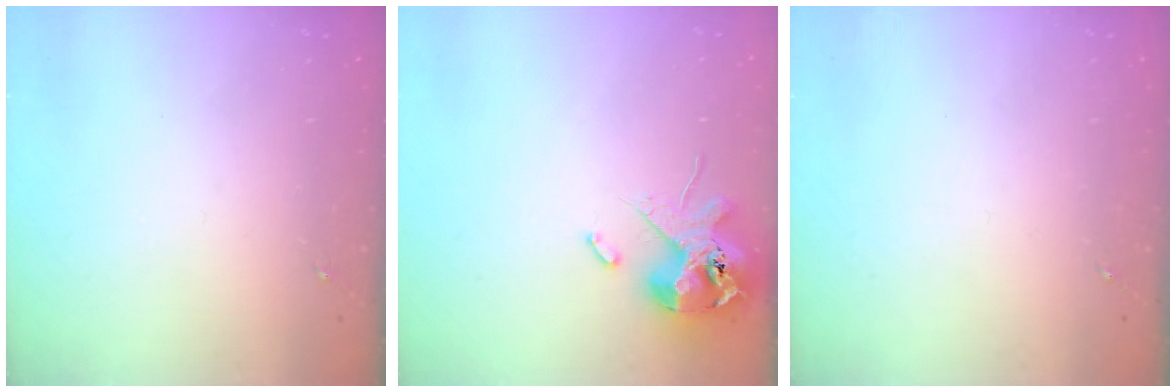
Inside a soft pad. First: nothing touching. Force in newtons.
{"total": 13.1, "press": 12.9, "slide": 2.2}
{"total": 0.0}